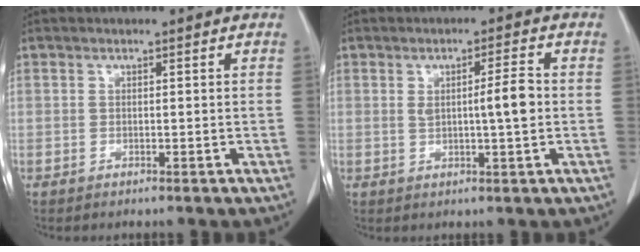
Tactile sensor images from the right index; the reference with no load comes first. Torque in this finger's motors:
{"motor_torque": [0.76, 0.18, 0.15, 0.07]}